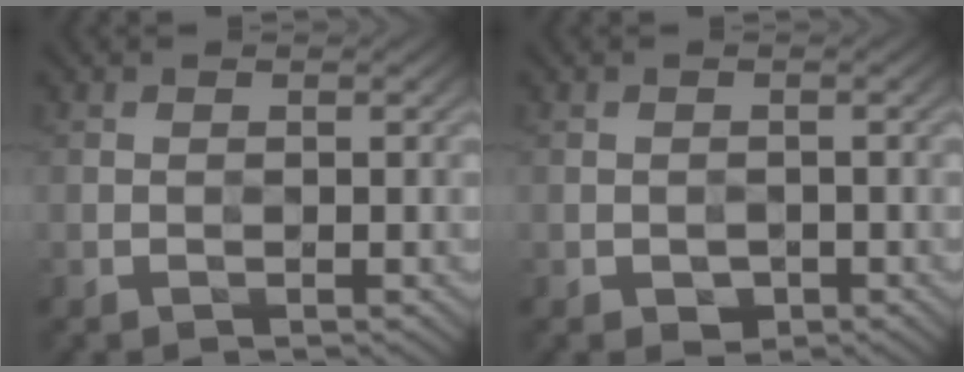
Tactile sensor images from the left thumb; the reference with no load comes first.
{"total": 1.2, "force": [-0.6, 0.8, 0.5], "torque": [-0.007, -0.003, -0.013]}